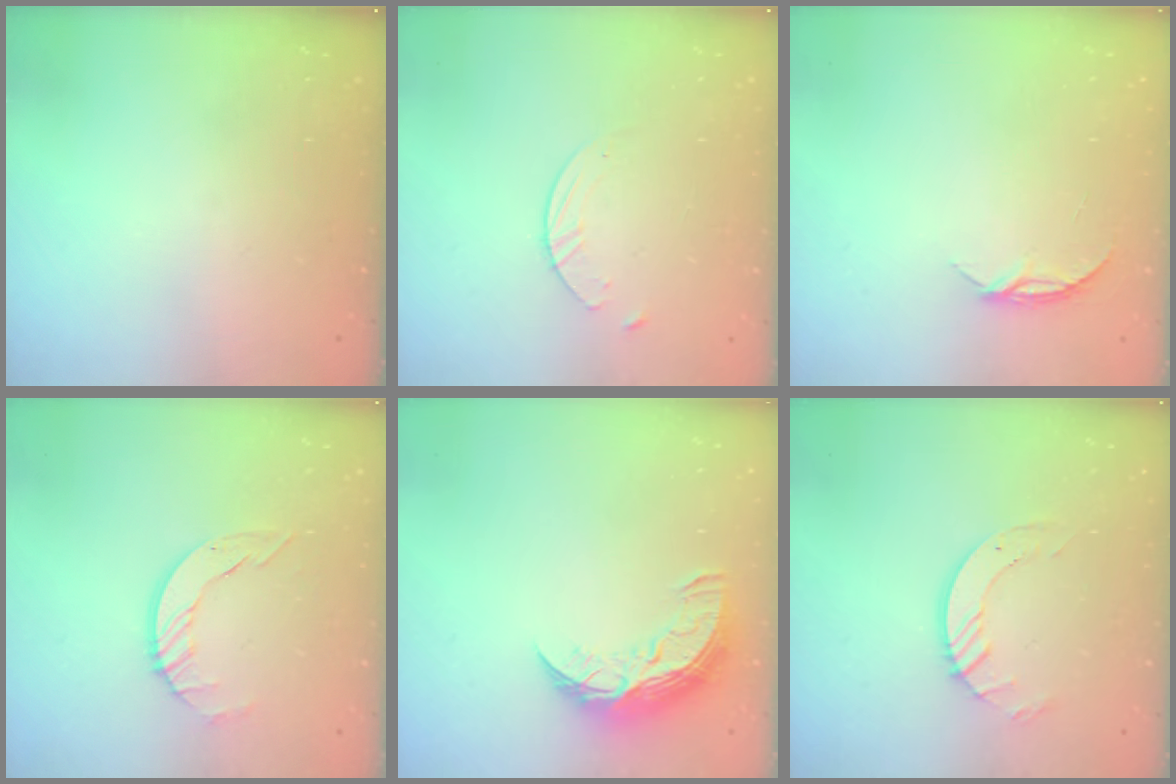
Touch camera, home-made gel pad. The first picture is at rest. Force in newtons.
{"total": 3.6, "press": 3.6, "slide": 0.4}
{"total": 4.3, "press": 4.3, "slide": 0.5}
{"total": 5.2, "press": 5.2, "slide": 0.5}
{"total": 10.7, "press": 10.6, "slide": 0.6}
{"total": 7.0, "press": 7.0, "slide": 0.6}